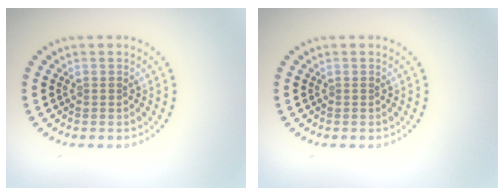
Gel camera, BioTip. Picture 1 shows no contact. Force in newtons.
{"total": 0.0}